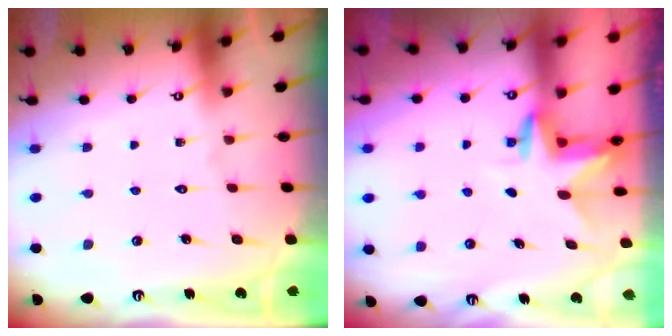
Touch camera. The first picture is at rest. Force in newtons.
{"total": 3.1, "press": 3.1, "slide": 0.3}